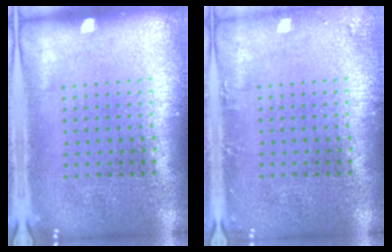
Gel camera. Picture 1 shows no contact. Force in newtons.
{"total": 1.1, "press": 1.1, "slide": 0.1}